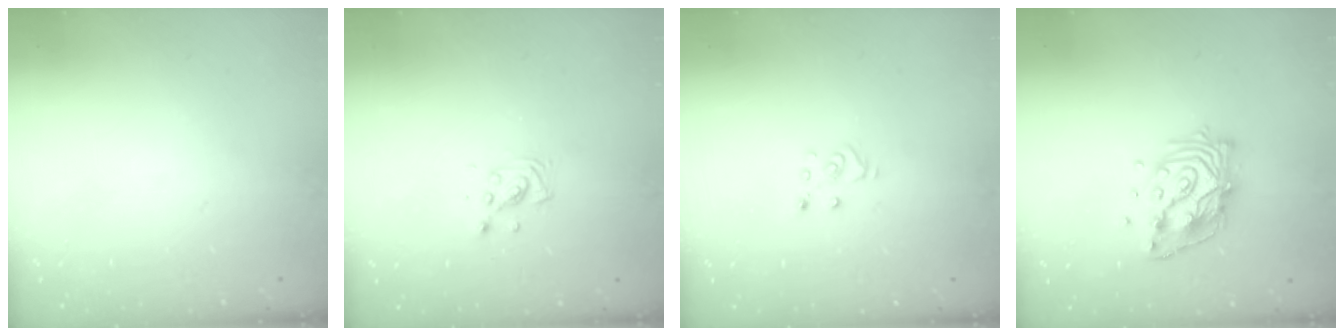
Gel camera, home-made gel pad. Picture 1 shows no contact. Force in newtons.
{"total": 5.1, "press": 4.9, "slide": 1.3}
{"total": 3.6, "press": 3.6, "slide": 0.2}
{"total": 13.3, "press": 13.2, "slide": 1.5}